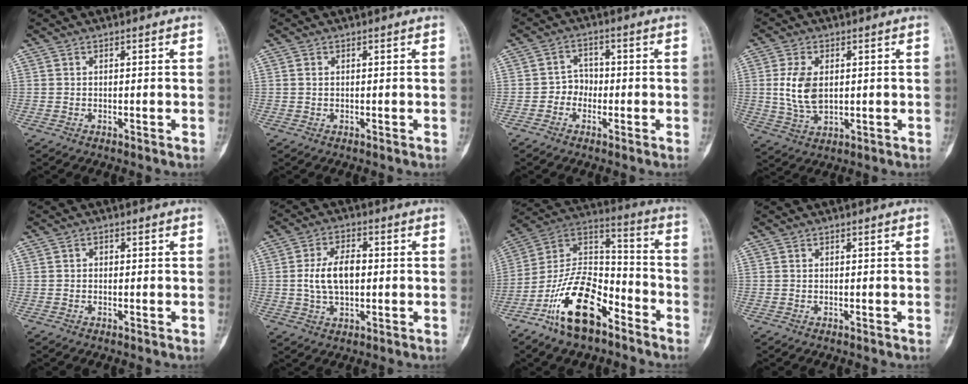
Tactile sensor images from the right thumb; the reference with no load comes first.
{"total": 0.8, "force": [0.2, 0.6, 0.5], "torque": [-0.011, 0.002, 0.004]}
{"total": 3.9, "force": [-1.2, 3.4, 1.4], "torque": [0.002, 0.015, -0.031]}
{"total": 8.1, "force": [0.9, 4.9, 6.4], "torque": [-0.123, -0.007, 0.024]}
{"total": 0.8, "force": [0.0, 0.7, 0.4], "torque": [0.002, 0.004, -0.004]}
{"total": 8.8, "force": [0.2, 4.9, 7.2], "torque": [-0.130, 0.010, 0.003]}
{"total": 18.3, "force": [-10.6, 8.9, 12.0], "torque": [-0.203, 0.084, -0.199]}
{"total": 0.0}